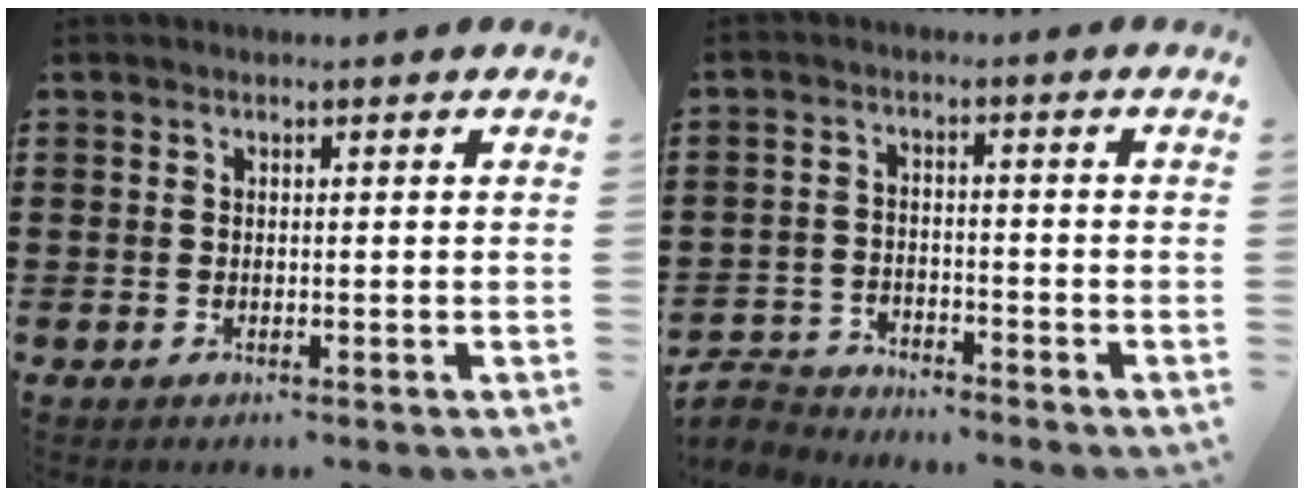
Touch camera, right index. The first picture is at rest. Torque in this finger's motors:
{"motor_torque": [-1.34, 0.80, -1.05, -0.21]}